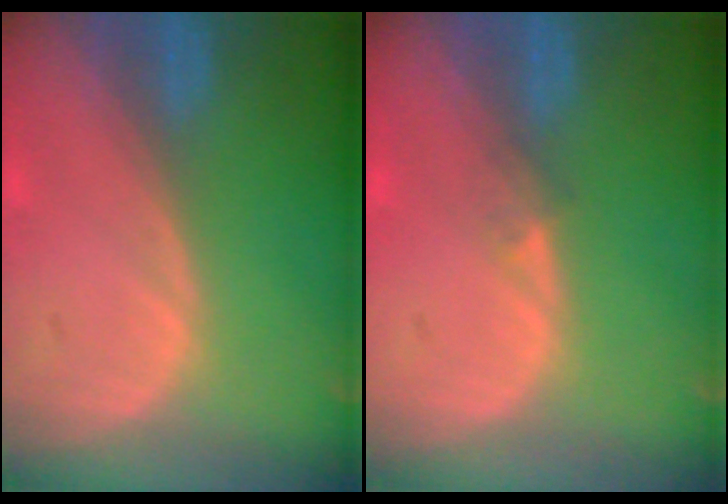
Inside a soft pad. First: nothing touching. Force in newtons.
{"total": 1.2, "press": 0.9, "slide": 0.9}